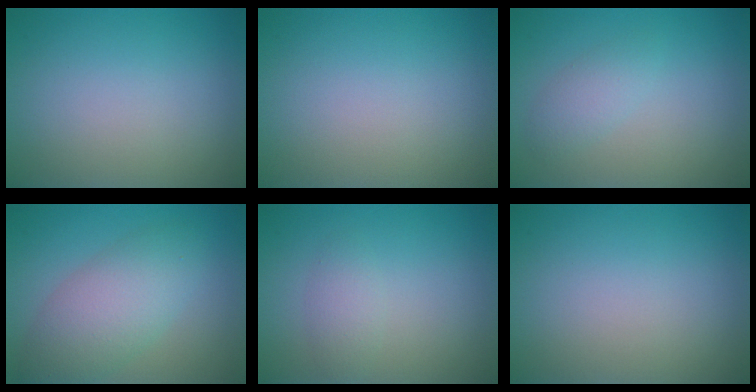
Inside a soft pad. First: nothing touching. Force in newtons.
{"total": 0.0}
{"total": 1.6, "press": 1.6, "slide": 0.0}
{"total": 5.3, "press": 5.3, "slide": 0.3}
{"total": 1.5, "press": 1.5, "slide": 0.0}
{"total": 0.0}